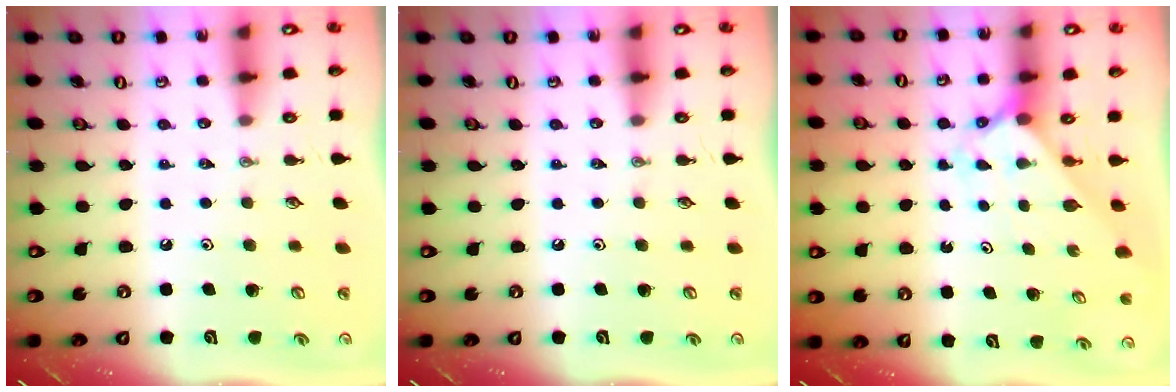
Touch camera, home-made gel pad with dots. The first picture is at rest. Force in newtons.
{"total": 0.0}
{"total": 1.9, "press": 1.9, "slide": 0.1}